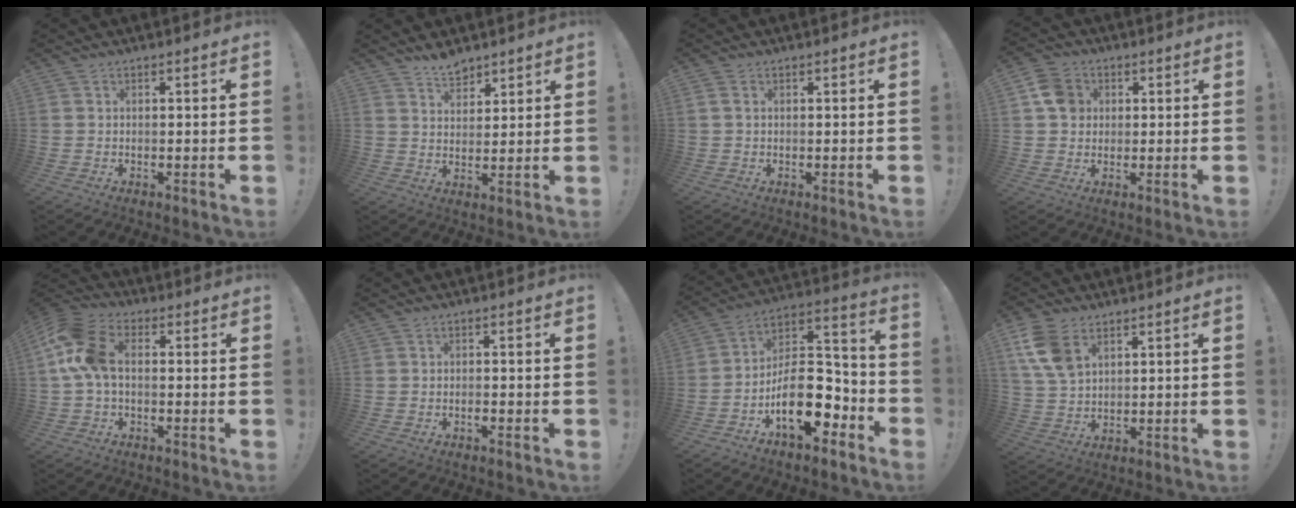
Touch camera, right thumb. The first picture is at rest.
{"total": 5.7, "force": [5.1, 2.4, 1.3], "torque": [-0.018, -0.034, 0.093]}
{"total": 1.4, "force": [0.5, 0.9, 1.0], "torque": [-0.027, 0.006, 0.011]}
{"total": 7.9, "force": [2.0, 6.9, 3.3], "torque": [-0.035, 0.001, 0.042]}
{"total": 11.7, "force": [1.1, 7.0, 9.3], "torque": [-0.201, 0.011, 0.026]}
{"total": 1.0, "force": [-0.7, 0.1, 0.7], "torque": [-0.011, -0.003, -0.012]}
{"total": 19.1, "force": [-7.0, 11.0, 13.9], "torque": [-0.221, 0.039, -0.109]}
{"total": 9.9, "force": [4.9, 6.2, 6.0], "torque": [-0.113, -0.005, 0.098]}